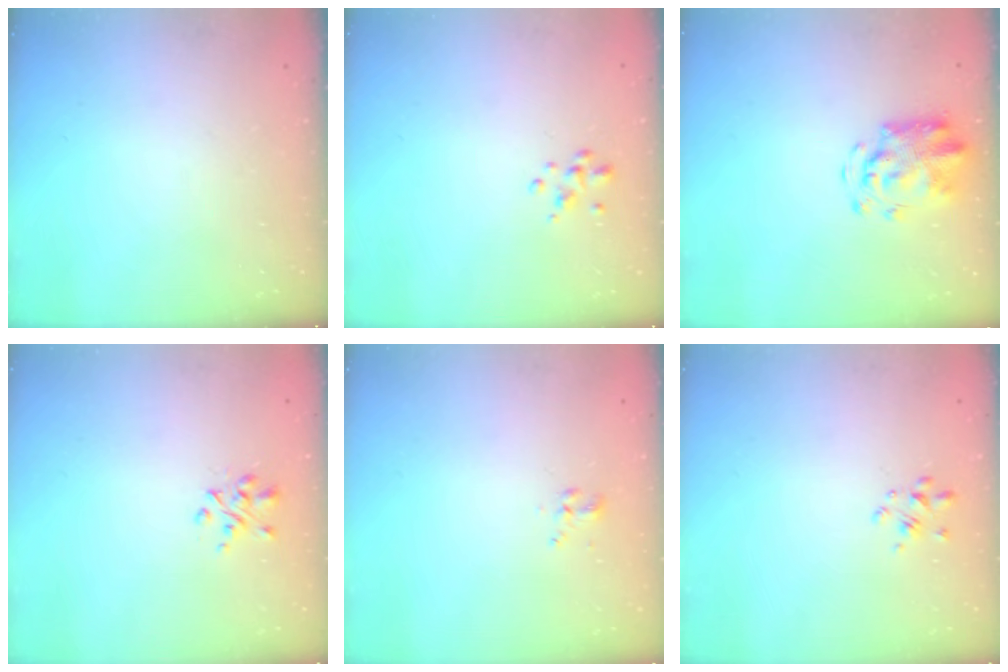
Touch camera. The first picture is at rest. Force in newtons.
{"total": 2.2, "press": 2.2, "slide": 0.3}
{"total": 4.7, "press": 4.6, "slide": 1.1}
{"total": 2.9, "press": 2.6, "slide": 1.2}
{"total": 2.1, "press": 1.8, "slide": 1.1}
{"total": 2.6, "press": 2.4, "slide": 1.0}